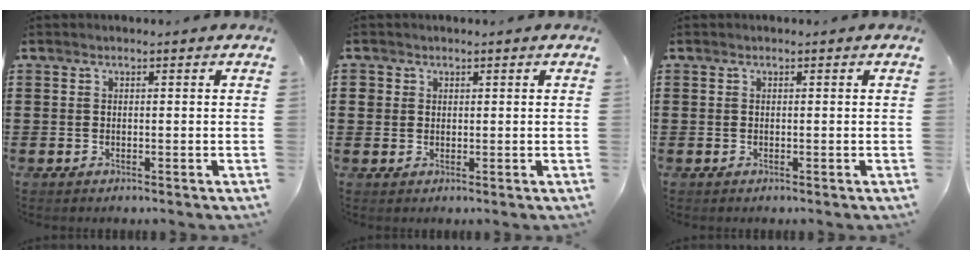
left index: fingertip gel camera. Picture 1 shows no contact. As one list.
[{"total": 1.4, "force": [0.5, 1.3, 0.1], "torque": [-0.006, 0.006, 0.010]}, {"total": 0.0}]